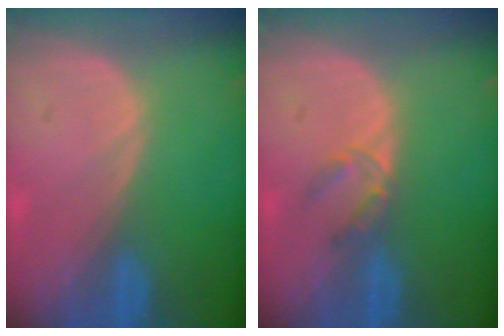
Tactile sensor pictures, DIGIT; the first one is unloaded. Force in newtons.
{"total": 2.7, "press": 2.5, "slide": 1.0}